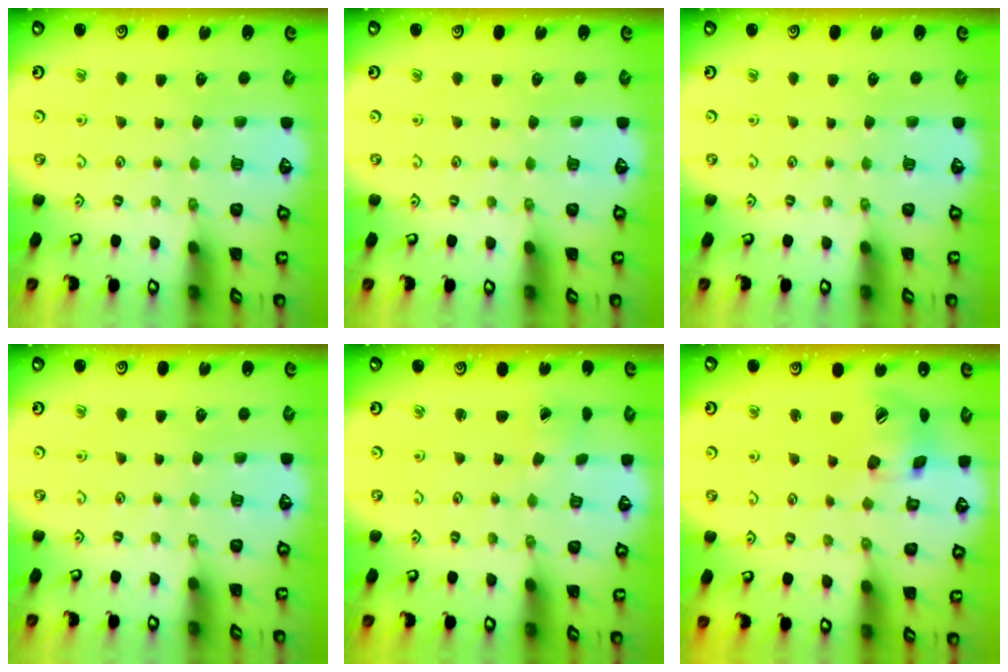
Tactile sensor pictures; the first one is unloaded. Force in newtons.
{"total": 0.0}
{"total": 0.0}
{"total": 0.0}
{"total": 0.8, "press": 0.8, "slide": 0.0}
{"total": 13.8, "press": 13.7, "slide": 2.2}